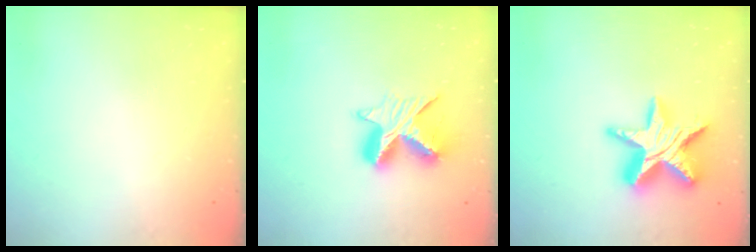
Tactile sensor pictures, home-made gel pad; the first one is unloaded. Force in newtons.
{"total": 10.3, "press": 10.3, "slide": 0.7}
{"total": 17.4, "press": 17.3, "slide": 1.4}